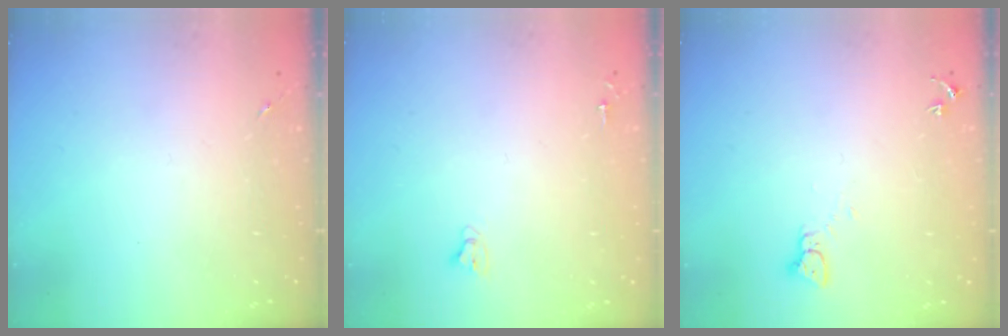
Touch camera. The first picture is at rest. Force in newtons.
{"total": 2.7, "press": 2.7, "slide": 0.2}
{"total": 2.2, "press": 2.2, "slide": 0.2}